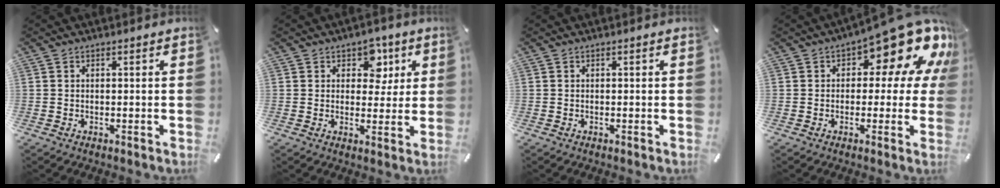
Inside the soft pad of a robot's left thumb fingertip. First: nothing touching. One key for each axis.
{"total": 7.9, "fx": 3.1, "fy": 6.0, "fz": 4.0, "tx": -0.032, "ty": -0.009, "tz": 0.046}
{"total": 0.0}
{"total": 18.0, "fx": 9.8, "fy": 7.8, "fz": 12.9, "tx": -0.161, "ty": -0.074, "tz": 0.159}